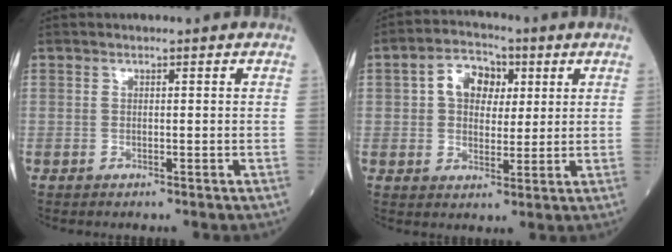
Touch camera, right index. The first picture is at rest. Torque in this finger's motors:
{"motor_torque": [0.50, 0.35, 0.15, 0.07]}